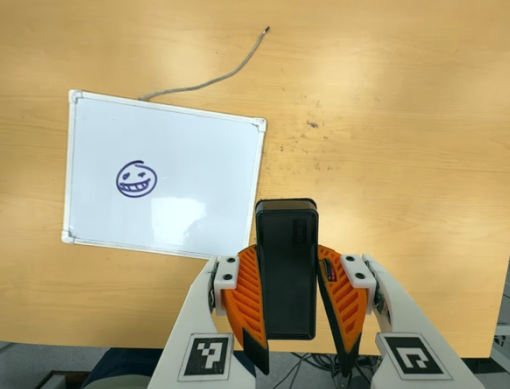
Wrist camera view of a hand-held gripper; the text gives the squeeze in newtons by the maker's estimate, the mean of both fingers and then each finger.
{"total": 9.6, "left": 7.9, "right": 11.3}